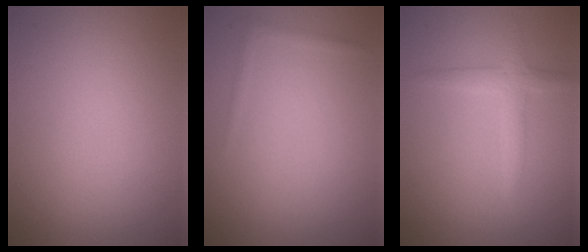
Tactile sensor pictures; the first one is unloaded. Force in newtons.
{"total": 0.6, "press": 0.6, "slide": 0.1}
{"total": 2.2, "press": 2.2, "slide": 0.1}